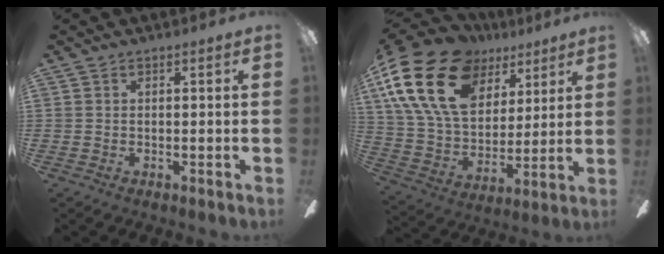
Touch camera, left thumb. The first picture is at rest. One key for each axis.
{"total": 24.6, "fx": 11.9, "fy": 15.9, "fz": 14.5, "tx": -0.284, "ty": -0.048, "tz": 0.214}